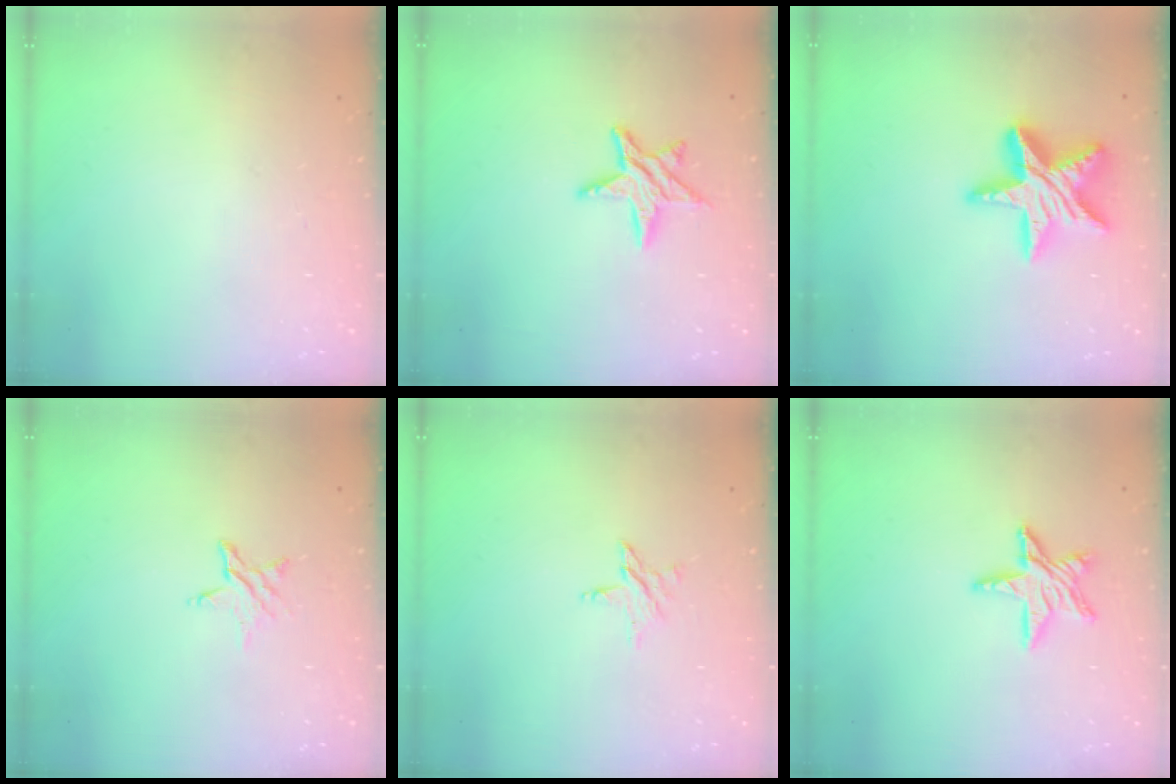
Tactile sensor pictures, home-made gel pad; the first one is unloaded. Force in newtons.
{"total": 8.9, "press": 8.9, "slide": 0.4}
{"total": 17.4, "press": 17.3, "slide": 1.5}
{"total": 3.9, "press": 3.8, "slide": 0.4}
{"total": 5.1, "press": 5.1, "slide": 0.5}
{"total": 10.4, "press": 10.4, "slide": 0.8}